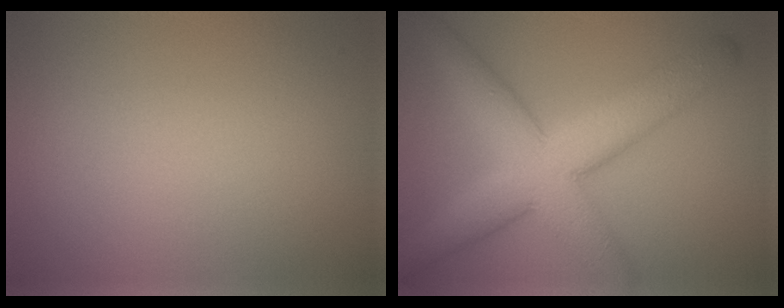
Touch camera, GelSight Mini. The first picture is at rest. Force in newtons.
{"total": 8.2, "press": 8.2, "slide": 0.2}